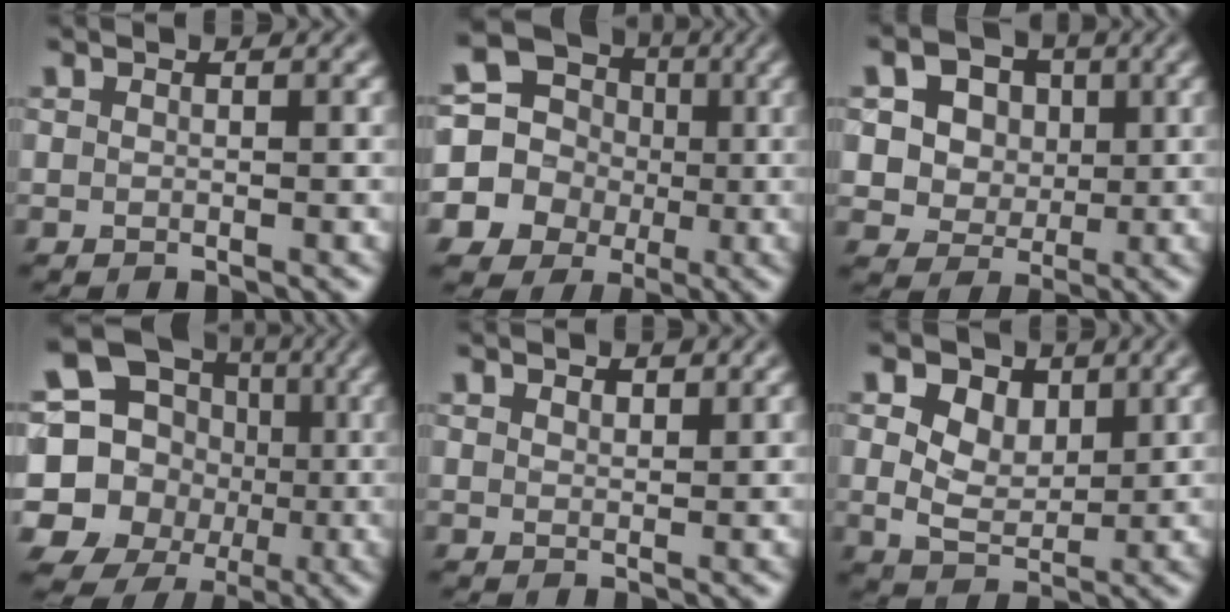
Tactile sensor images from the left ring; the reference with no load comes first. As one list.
[{"total": 13.9, "force": [-1.0, 13.3, 3.9], "torque": [-0.116, 0.000, -0.053]}, {"total": 8.7, "force": [3.1, 6.9, 4.4], "torque": [-0.082, 0.023, 0.032]}, {"total": 17.4, "force": [-0.8, 16.3, 6.0], "torque": [-0.155, 0.001, -0.039]}, {"total": 1.2, "force": [0.9, 0.5, 0.5], "torque": [-0.010, -0.001, 0.017]}, {"total": 6.4, "force": [2.7, 4.2, 4.0], "torque": [-0.087, 0.018, 0.022]}]